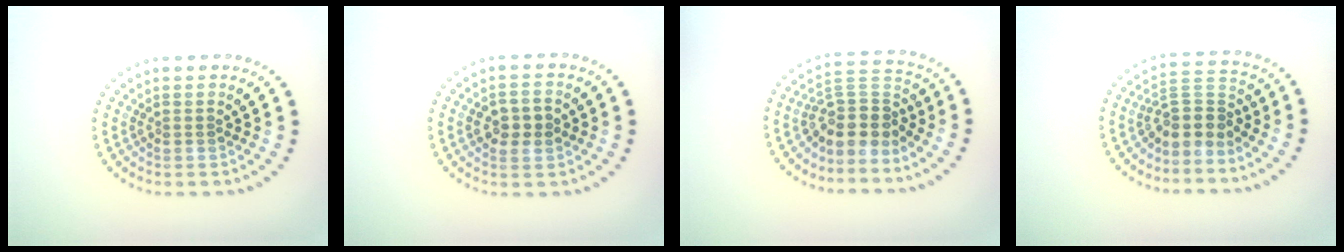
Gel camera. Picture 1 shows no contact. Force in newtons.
{"total": 2.7, "press": 2.7, "slide": 0.1}
{"total": 4.1, "press": 3.1, "slide": 2.6}
{"total": 3.5, "press": 2.7, "slide": 2.2}